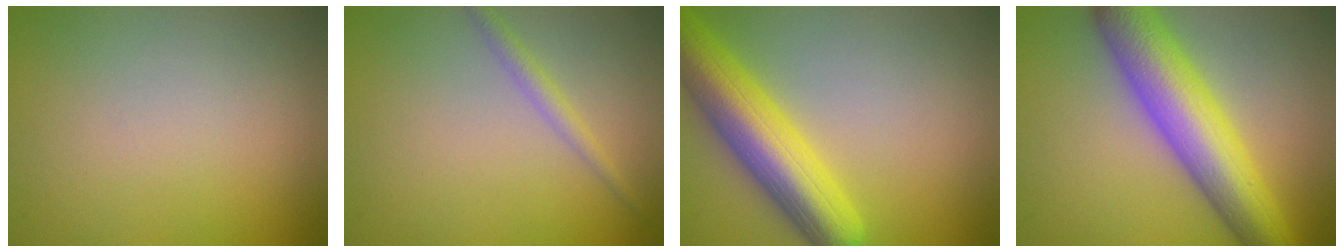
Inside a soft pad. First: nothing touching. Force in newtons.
{"total": 1.6, "press": 1.6, "slide": 0.0}
{"total": 8.5, "press": 8.5, "slide": 0.5}
{"total": 9.5, "press": 9.5, "slide": 0.2}